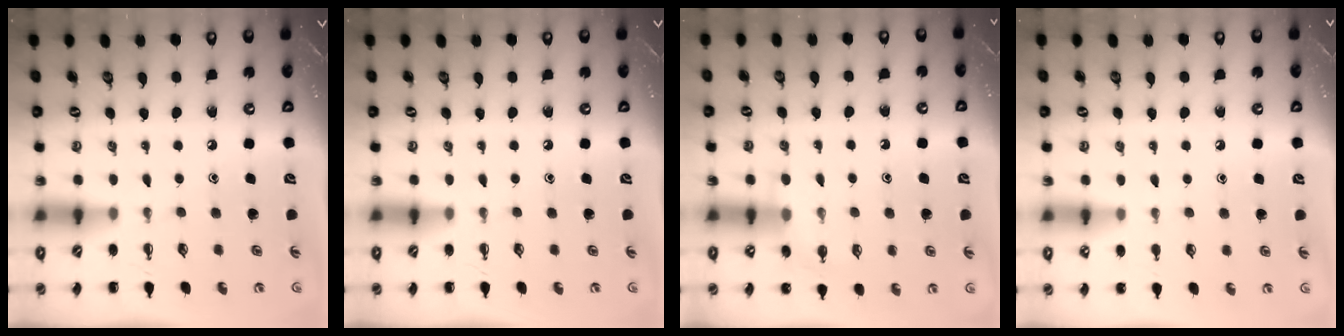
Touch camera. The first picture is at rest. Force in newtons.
{"total": 0.0}
{"total": 6.0, "press": 5.9, "slide": 1.3}
{"total": 5.3, "press": 5.0, "slide": 1.9}